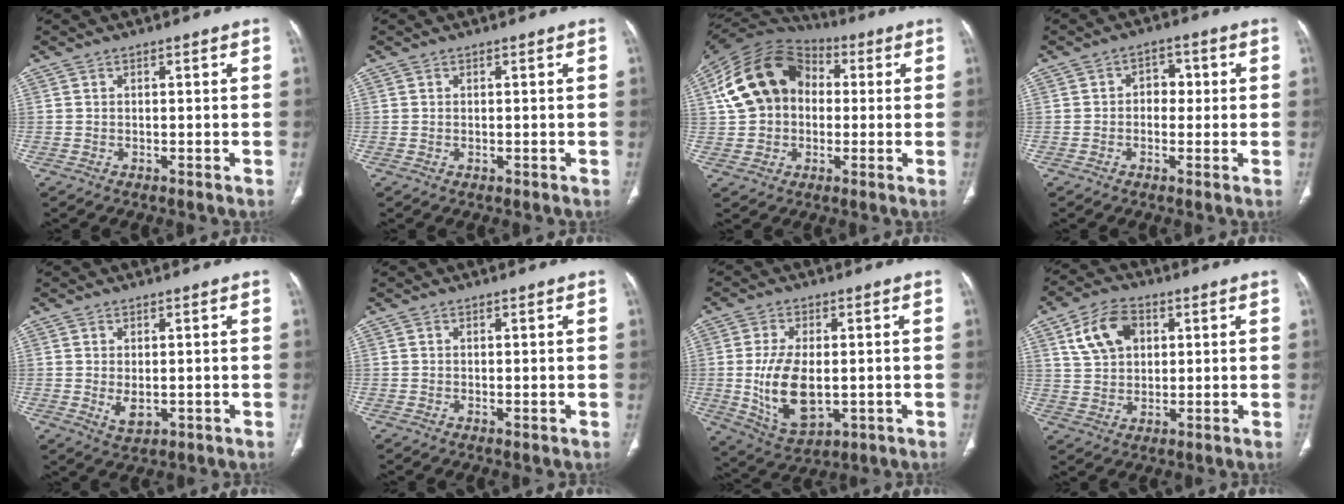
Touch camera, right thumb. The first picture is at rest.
{"total": 0.0}
{"total": 17.5, "force": [2.1, 13.6, 10.8], "torque": [-0.188, 0.032, 0.030]}
{"total": 4.5, "force": [0.1, 3.4, 3.0], "torque": [-0.014, 0.012, -0.006]}
{"total": 3.5, "force": [-0.3, 2.0, 2.9], "torque": [-0.045, -0.007, 0.007]}
{"total": 0.5, "force": [0.0, 0.2, 0.5], "torque": [-0.013, -0.005, 0.002]}
{"total": 12.7, "force": [-0.9, 6.9, 10.7], "torque": [-0.197, -0.013, 0.001]}
{"total": 9.9, "force": [3.6, 6.8, 6.2], "torque": [-0.099, 0.000, 0.067]}